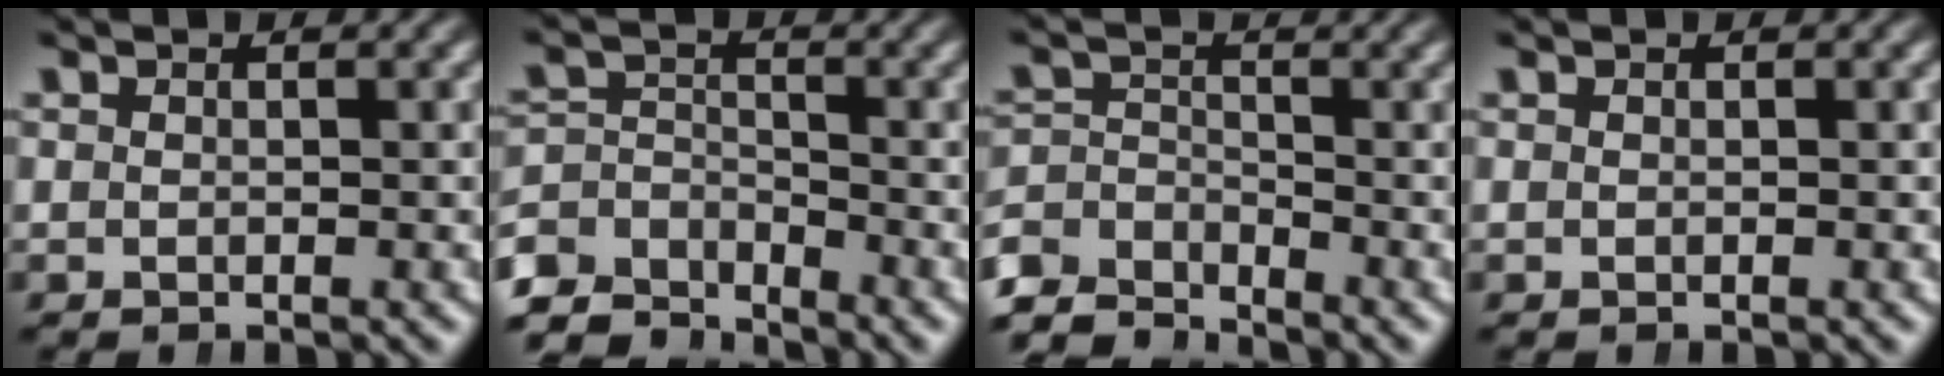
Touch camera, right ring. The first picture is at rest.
{"total": 5.8, "force": [-4.1, 3.5, 2.3], "torque": [-0.062, -0.039, -0.056]}
{"total": 4.8, "force": [-3.6, 2.7, 1.6], "torque": [-0.041, -0.030, -0.057]}
{"total": 0.0}